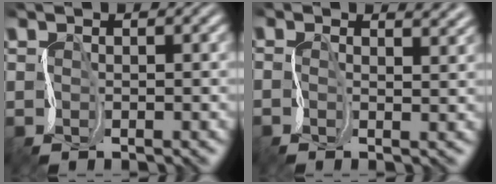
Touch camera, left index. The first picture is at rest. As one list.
[{"total": 2.9, "force": [1.6, 1.3, 2.0], "torque": [-0.023, 0.016, 0.002]}]